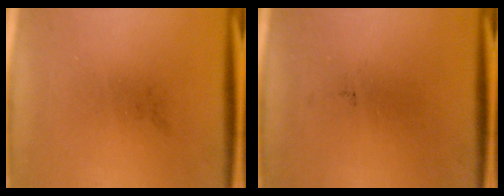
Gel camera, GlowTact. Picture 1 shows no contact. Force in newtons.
{"total": 0.0}